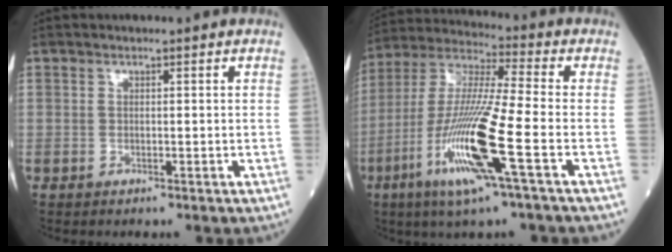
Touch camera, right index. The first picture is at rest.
{"total": 16.7, "force": [-6.1, 0.0, 15.6], "torque": [-0.326, -0.022, -0.122]}